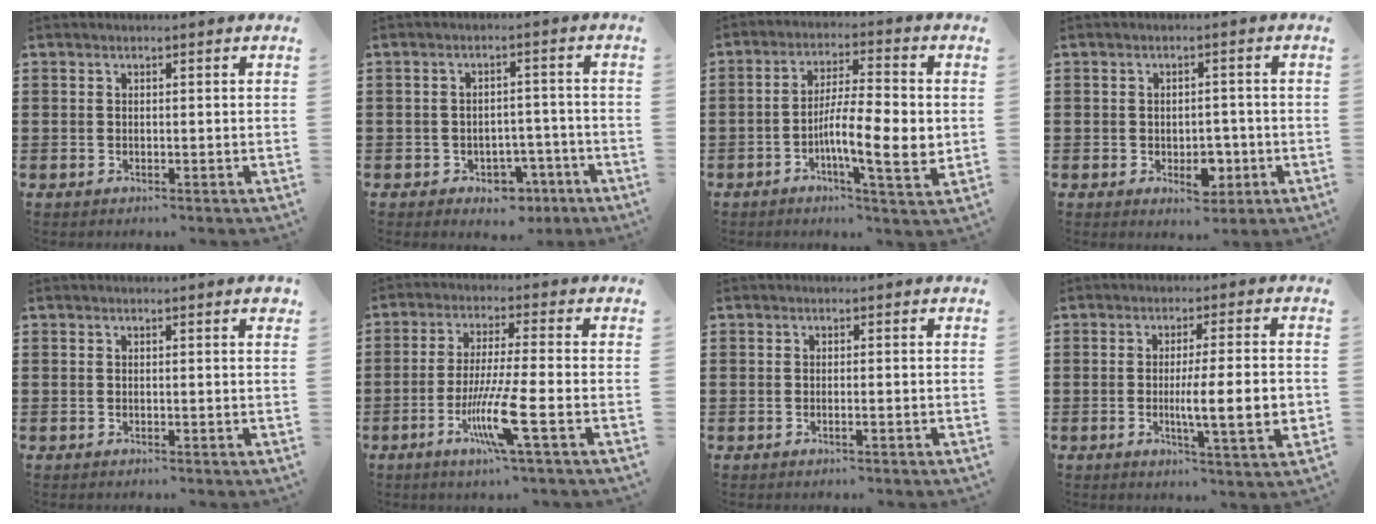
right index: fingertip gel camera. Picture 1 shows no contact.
{"total": 3.5, "force": [-2.5, 2.2, 1.3], "torque": [-0.026, 0.007, -0.049]}
{"total": 10.3, "force": [-1.7, 2.6, 9.8], "torque": [-0.157, -0.001, -0.032]}
{"total": 4.8, "force": [-1.7, 3.0, 3.3], "torque": [-0.047, 0.005, -0.030]}
{"total": 0.6, "force": [0.3, 0.0, 0.6], "torque": [-0.010, 0.002, 0.005]}
{"total": 9.1, "force": [-3.7, 0.2, 8.4], "torque": [-0.164, -0.017, -0.070]}
{"total": 0.6, "force": [-0.3, 0.0, 0.5], "torque": [-0.010, -0.002, -0.006]}
{"total": 8.8, "force": [-1.0, 1.1, 8.6], "torque": [-0.135, -0.014, -0.021]}